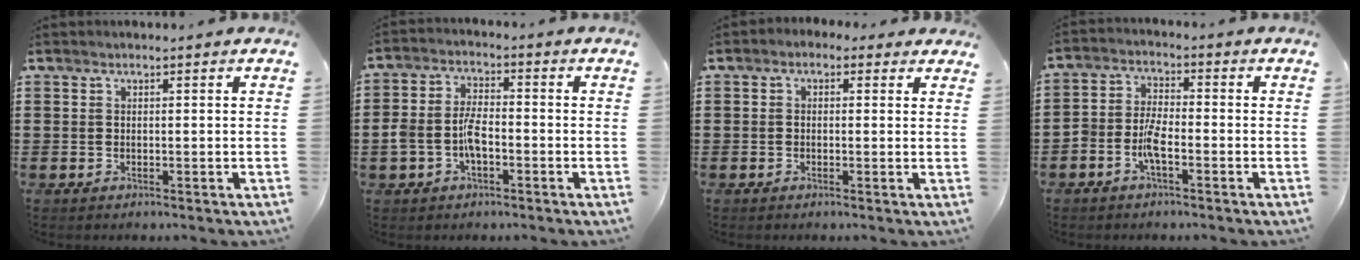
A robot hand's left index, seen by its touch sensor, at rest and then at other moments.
{"total": 5.6, "force": [-1.9, 3.0, 4.3], "torque": [-0.109, 0.000, -0.043]}
{"total": 1.2, "force": [-0.3, 1.0, 0.7], "torque": [-0.016, 0.006, -0.009]}
{"total": 4.4, "force": [-2.3, 1.6, 3.4], "torque": [-0.078, 0.004, -0.047]}